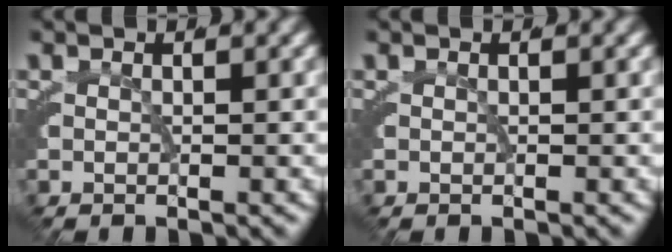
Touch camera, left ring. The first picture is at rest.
{"total": 0.0}